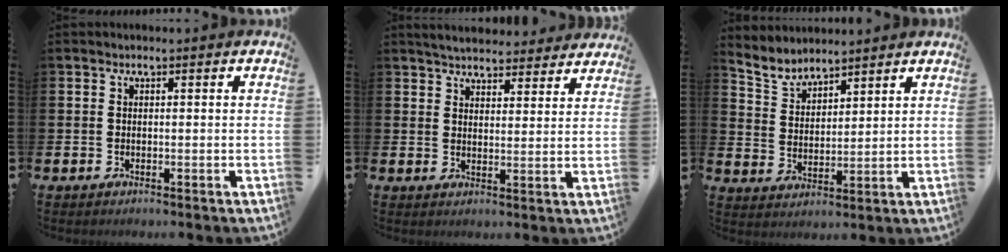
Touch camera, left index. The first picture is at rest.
{"total": 4.6, "force": [4.6, 0.9, 0.3], "torque": [-0.019, -0.026, 0.082]}
{"total": 4.8, "force": [4.6, 1.2, 0.3], "torque": [-0.027, -0.022, 0.083]}